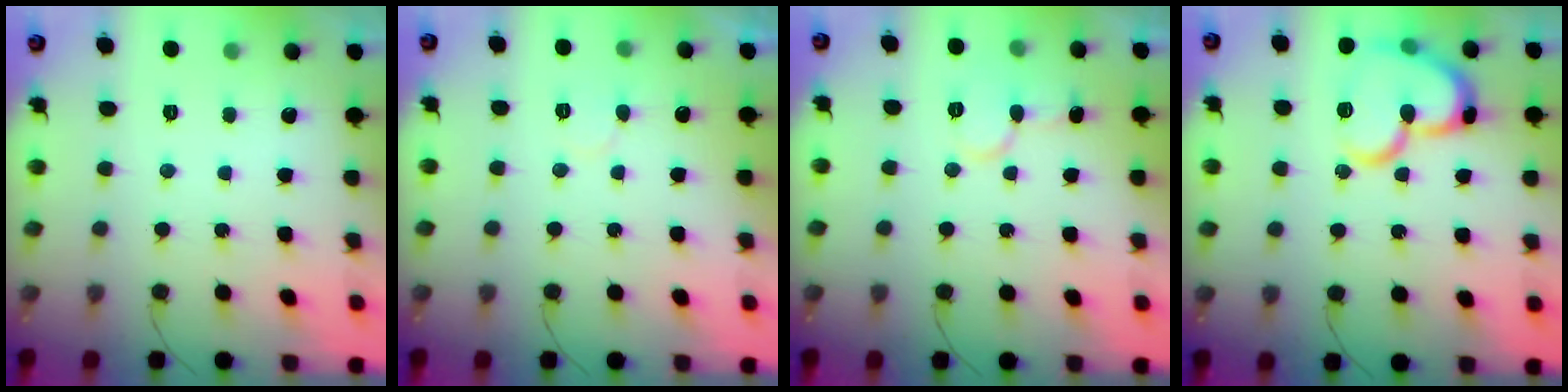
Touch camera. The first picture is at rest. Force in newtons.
{"total": 5.7, "press": 5.6, "slide": 0.4}
{"total": 8.1, "press": 8.0, "slide": 1.0}
{"total": 17.5, "press": 17.4, "slide": 2.1}